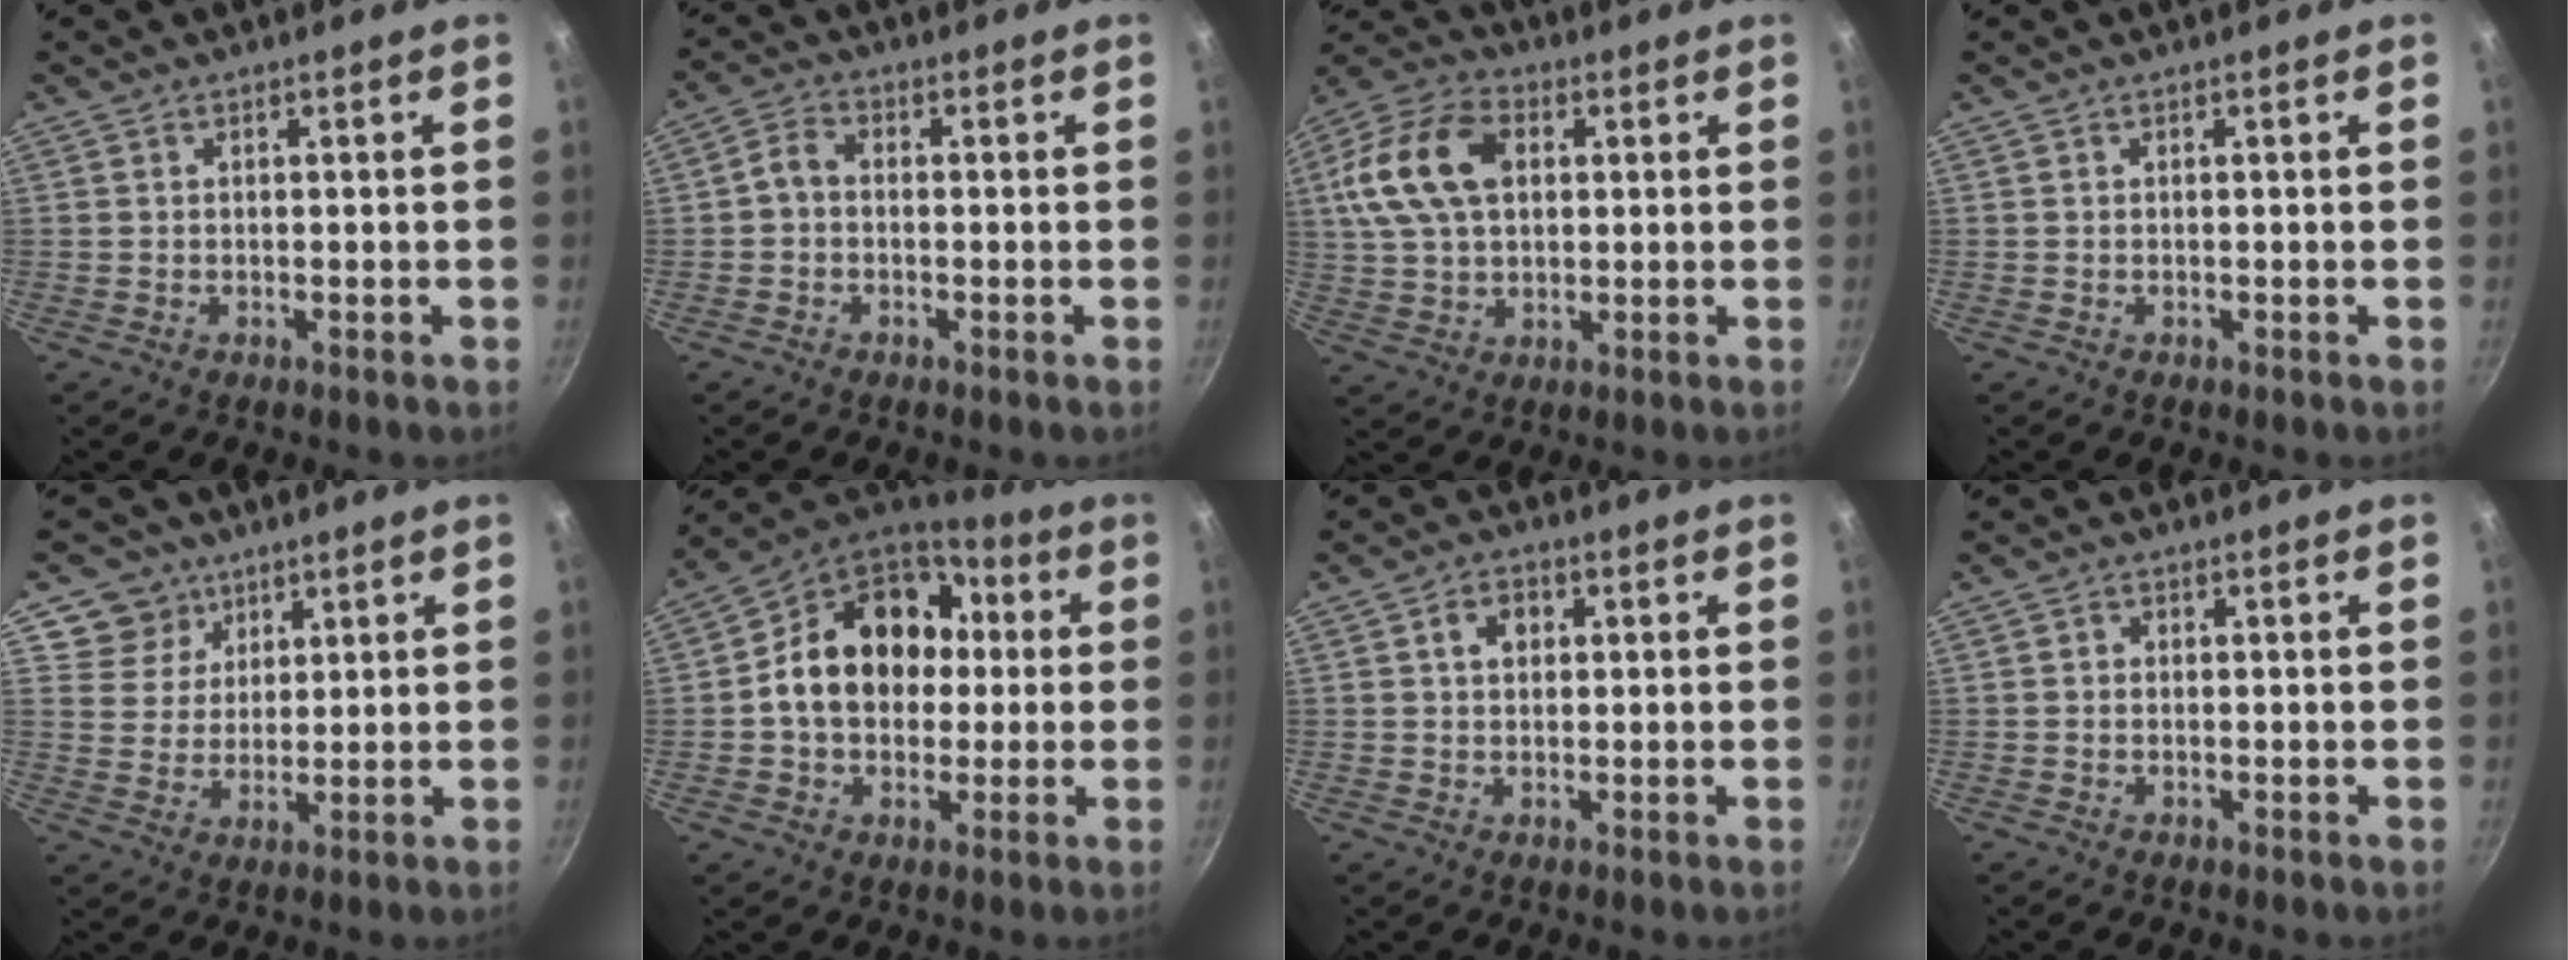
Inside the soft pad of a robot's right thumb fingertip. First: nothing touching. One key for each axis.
{"total": 3.2, "fx": -0.8, "fy": 2.3, "fz": 2.1, "tx": -0.046, "ty": 0.020, "tz": -0.025}
{"total": 16.4, "fx": 3.6, "fy": 10.9, "fz": 11.6, "tx": -0.210, "ty": 0.015, "tz": 0.056}
{"total": 0.0}
{"total": 7.2, "fx": 4.2, "fy": 5.9, "fz": 0.8, "tx": 0.021, "ty": -0.018, "tz": 0.068}
{"total": 19.4, "fx": 1.6, "fy": 15.3, "fz": 11.9, "tx": -0.172, "ty": 0.038, "tz": 0.018}
{"total": 4.3, "fx": 1.1, "fy": 3.3, "fz": 2.6, "tx": -0.025, "ty": 0.007, "tz": 0.013}
{"total": 1.1, "fx": 0.0, "fy": 1.0, "fz": 0.5, "tx": -0.008, "ty": 0.005, "tz": -0.002}